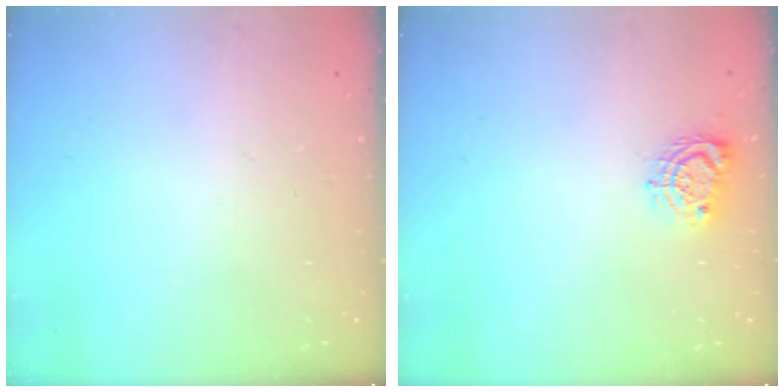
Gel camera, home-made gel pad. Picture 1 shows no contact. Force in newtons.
{"total": 7.8, "press": 7.8, "slide": 0.2}